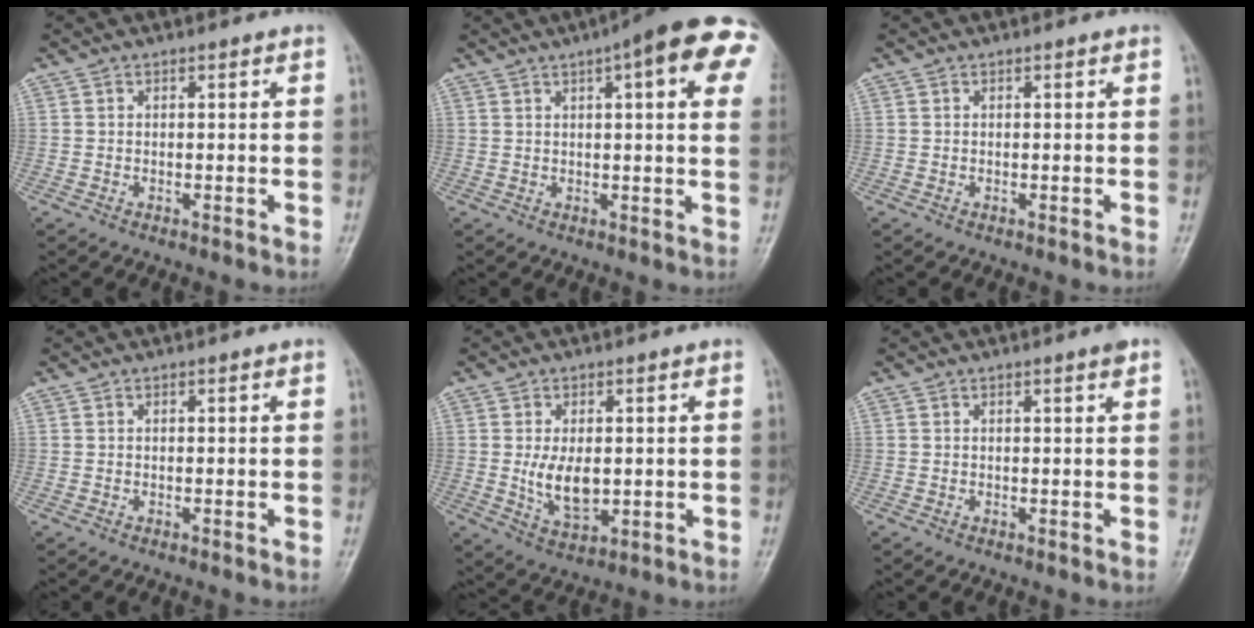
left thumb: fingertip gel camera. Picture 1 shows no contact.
{"total": 16.3, "force": [6.4, 4.0, 14.4], "torque": [-0.175, 0.012, 0.074]}
{"total": 0.0}
{"total": 0.0}
{"total": 7.1, "force": [0.1, 4.1, 5.8], "torque": [-0.095, -0.015, 0.012]}
{"total": 1.0, "force": [0.7, 0.0, 0.8], "torque": [-0.010, -0.003, 0.008]}